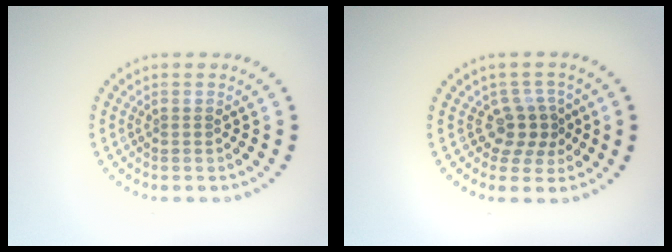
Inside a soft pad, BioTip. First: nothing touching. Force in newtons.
{"total": 2.8, "press": 2.0, "slide": 1.9}